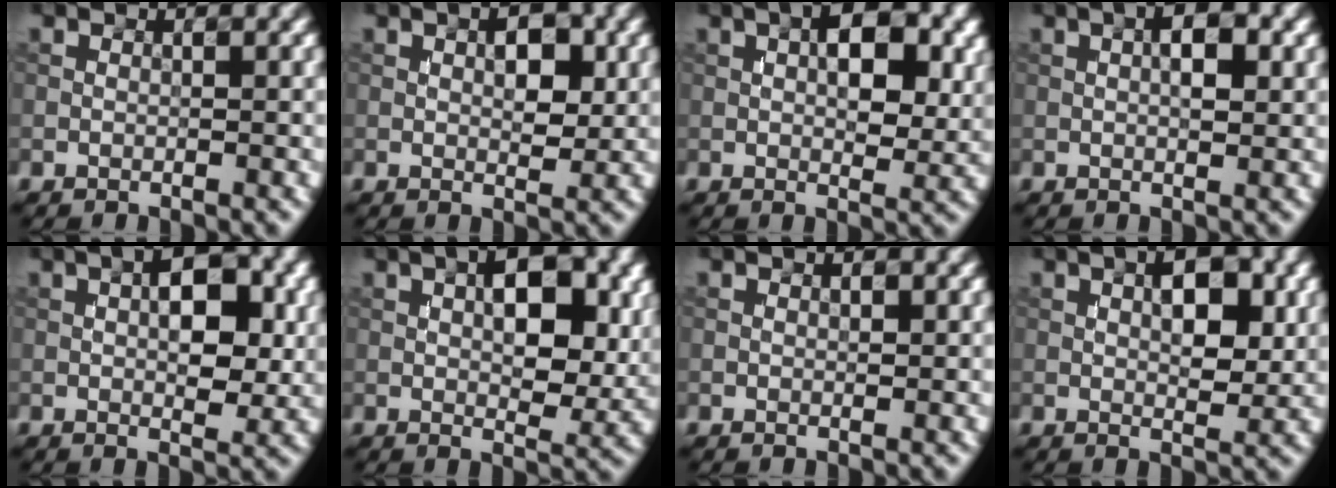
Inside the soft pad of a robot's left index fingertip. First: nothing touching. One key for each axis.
{"total": 3.2, "fx": 0.6, "fy": 1.6, "fz": 2.7, "tx": -0.036, "ty": 0.000, "tz": 0.008}
{"total": 6.2, "fx": 1.4, "fy": 3.0, "fz": 5.2, "tx": -0.069, "ty": 0.004, "tz": 0.019}
{"total": 3.2, "fx": 0.7, "fy": 1.2, "fz": 2.9, "tx": -0.044, "ty": 0.005, "tz": 0.010}
{"total": 5.6, "fx": 0.8, "fy": 2.6, "fz": 4.9, "tx": -0.066, "ty": 0.004, "tz": 0.010}
{"total": 7.1, "fx": 1.6, "fy": 3.3, "fz": 6.0, "tx": -0.082, "ty": 0.002, "tz": 0.024}
{"total": 0.6, "fx": 0.2, "fy": 0.3, "fz": 0.5, "tx": -0.006, "ty": 0.001, "tz": 0.002}
{"total": 4.5, "fx": 1.0, "fy": 2.0, "fz": 4.0, "tx": -0.058, "ty": 0.002, "tz": 0.014}